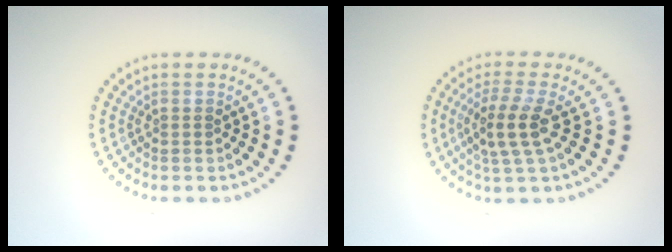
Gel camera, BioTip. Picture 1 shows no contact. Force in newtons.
{"total": 3.6, "press": 3.1, "slide": 1.8}